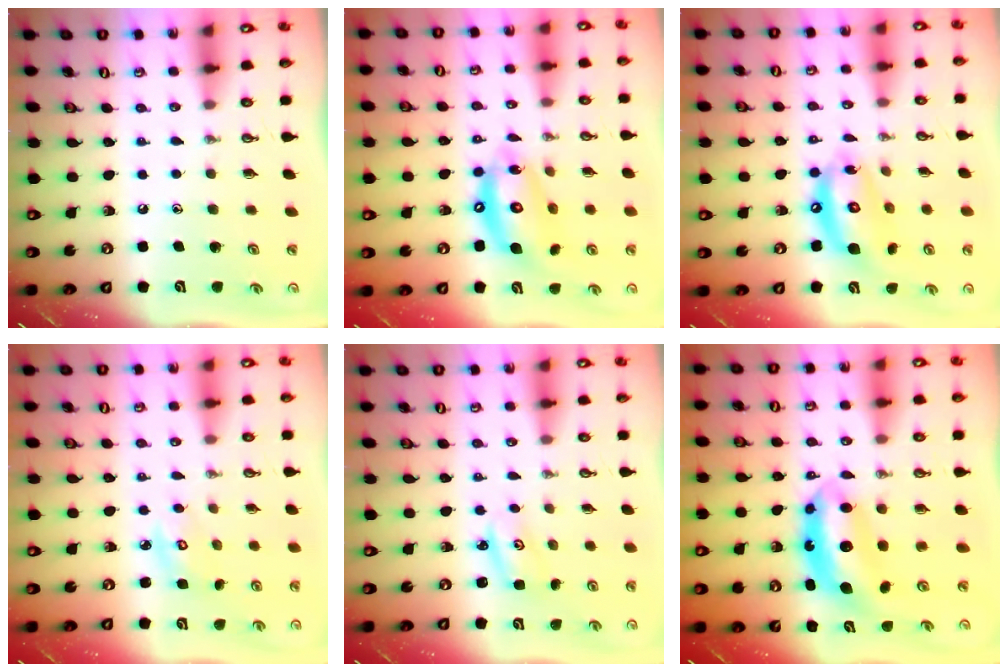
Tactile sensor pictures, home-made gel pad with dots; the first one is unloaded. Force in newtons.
{"total": 13.6, "press": 13.6, "slide": 1.2}
{"total": 12.5, "press": 12.4, "slide": 1.4}
{"total": 3.2, "press": 3.2, "slide": 0.2}
{"total": 2.6, "press": 2.6, "slide": 0.2}
{"total": 7.9, "press": 7.8, "slide": 0.6}